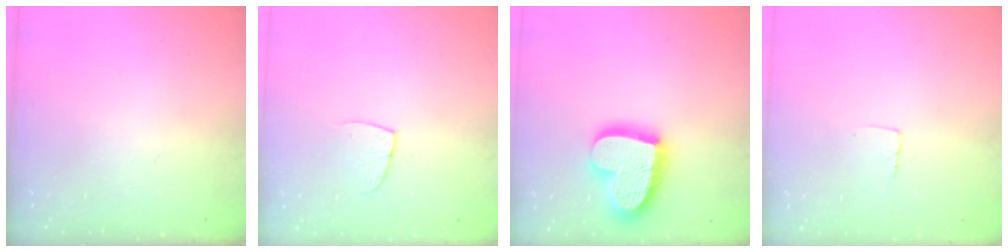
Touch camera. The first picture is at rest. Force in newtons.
{"total": 6.4, "press": 6.4, "slide": 0.3}
{"total": 19.9, "press": 19.9, "slide": 1.6}
{"total": 2.9, "press": 2.9, "slide": 0.2}